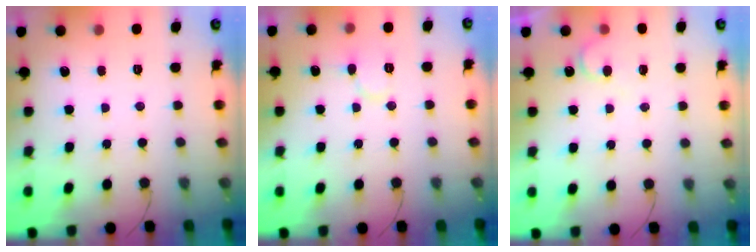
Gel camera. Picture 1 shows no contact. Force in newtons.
{"total": 6.8, "press": 6.8, "slide": 0.8}
{"total": 5.7, "press": 5.7, "slide": 0.2}